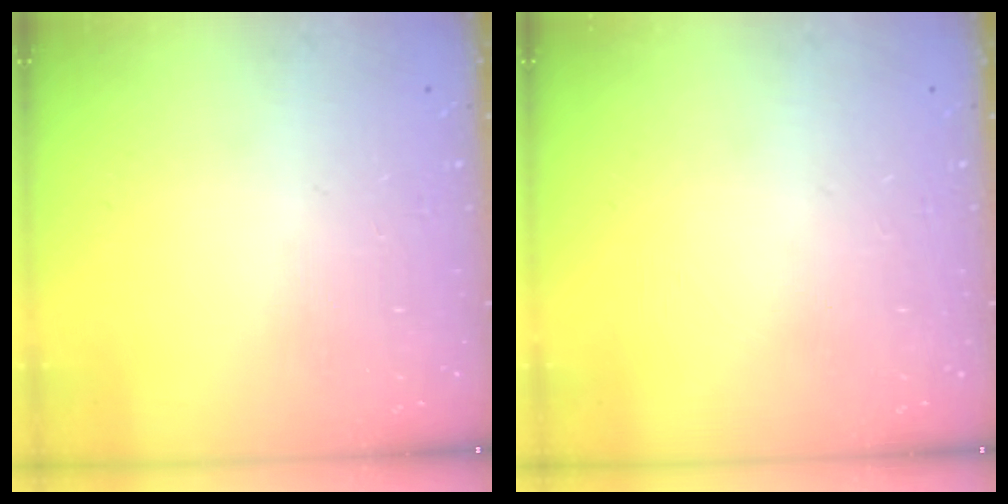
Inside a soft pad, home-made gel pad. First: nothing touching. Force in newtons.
{"total": 0.0}